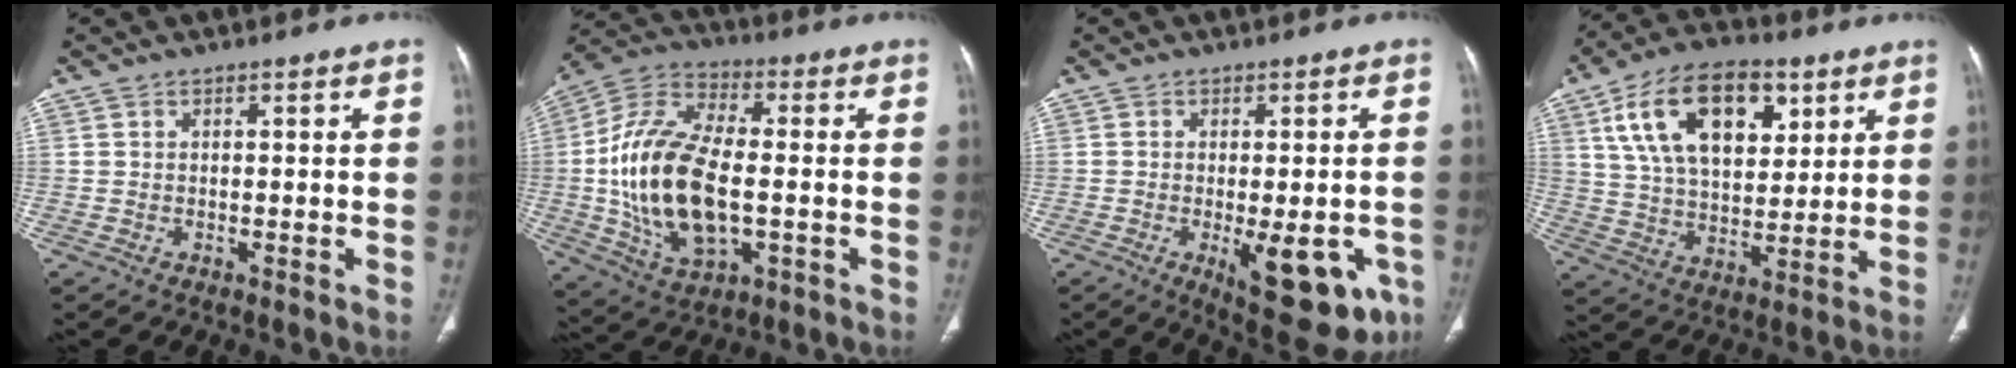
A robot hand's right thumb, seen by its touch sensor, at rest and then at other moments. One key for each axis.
{"total": 20.2, "fx": -1.6, "fy": 10.9, "fz": 16.9, "tx": -0.323, "ty": 0.005, "tz": -0.017}
{"total": 13.9, "fx": -5.2, "fy": 5.7, "fz": 11.5, "tx": -0.111, "ty": -0.005, "tz": -0.055}
{"total": 19.7, "fx": 8.2, "fy": 11.2, "fz": 14.0, "tx": -0.208, "ty": -0.018, "tz": 0.143}